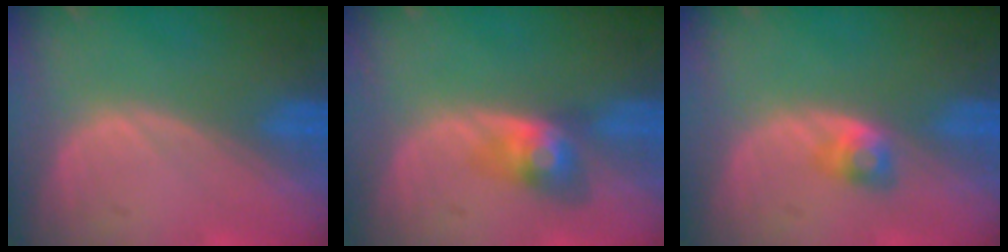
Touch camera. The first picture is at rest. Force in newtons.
{"total": 3.9, "press": 3.9, "slide": 0.2}
{"total": 2.7, "press": 2.4, "slide": 1.1}